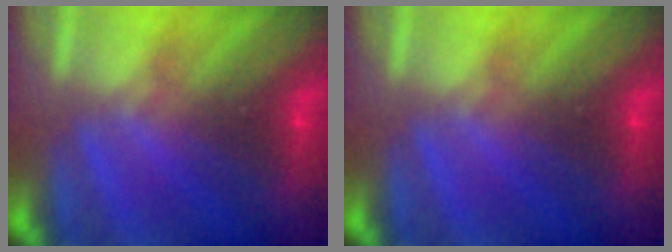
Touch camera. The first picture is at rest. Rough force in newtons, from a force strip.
{"total": 0.0}